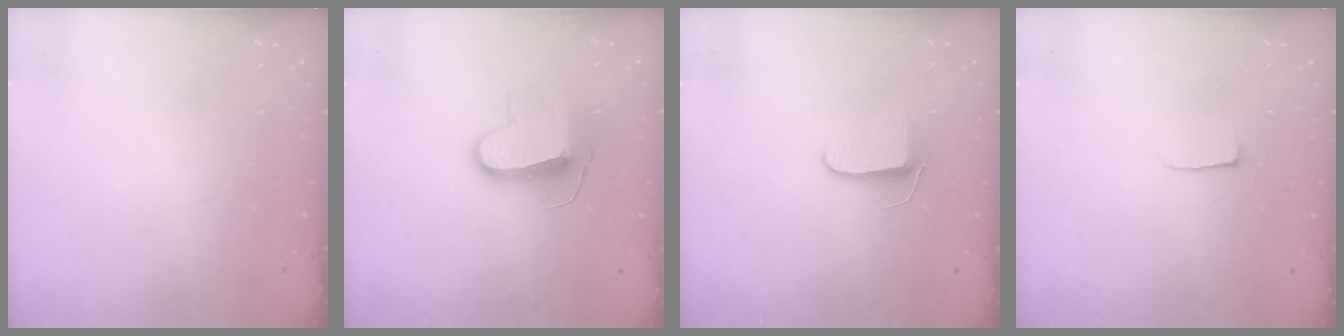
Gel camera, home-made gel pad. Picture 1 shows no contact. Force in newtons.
{"total": 9.9, "press": 9.9, "slide": 0.0}
{"total": 6.4, "press": 6.3, "slide": 0.8}
{"total": 3.8, "press": 3.8, "slide": 0.5}